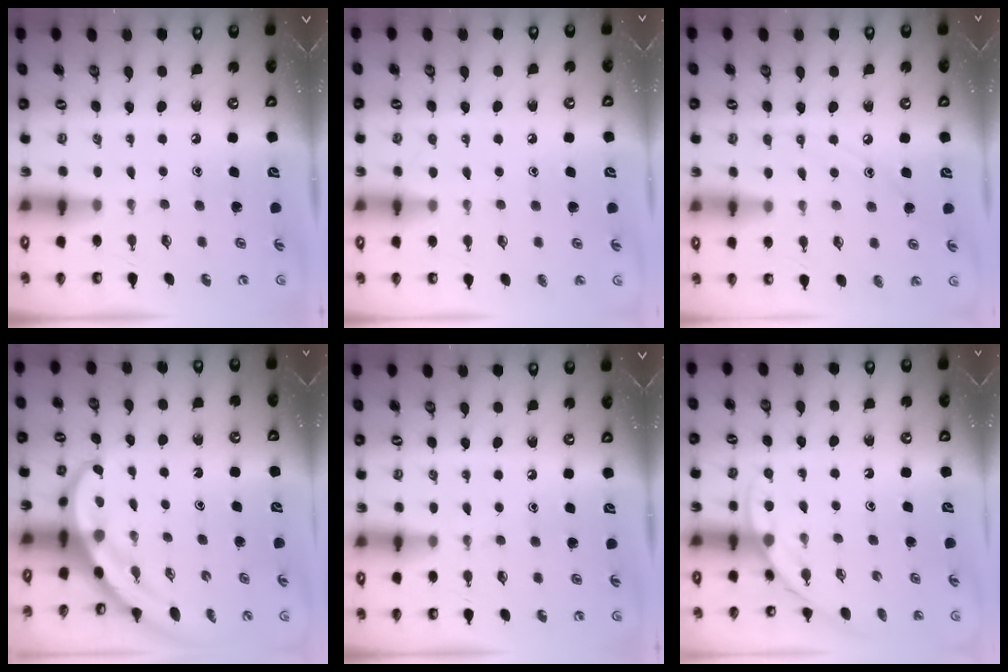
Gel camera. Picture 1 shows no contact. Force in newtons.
{"total": 4.2, "press": 4.2, "slide": 0.5}
{"total": 6.6, "press": 6.6, "slide": 0.4}
{"total": 3.6, "press": 3.6, "slide": 0.3}
{"total": 0.0}
{"total": 3.7, "press": 3.7, "slide": 0.2}